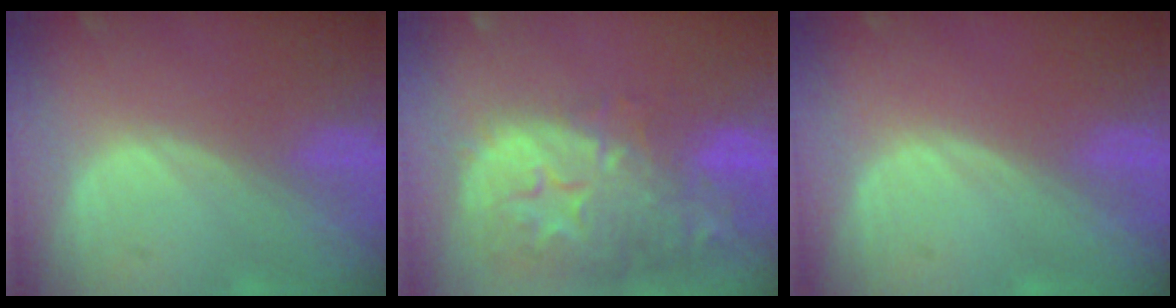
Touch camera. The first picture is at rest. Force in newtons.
{"total": 15.1, "press": 12.1, "slide": 9.0}
{"total": 0.0}